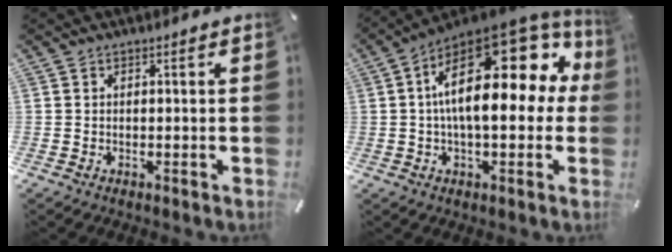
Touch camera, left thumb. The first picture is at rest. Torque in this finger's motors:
{"motor_torque": [1.34, 1.46, 2.77, 0.00, 0.76]}